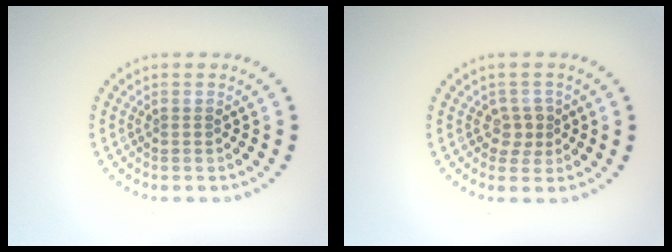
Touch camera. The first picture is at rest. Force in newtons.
{"total": 1.7, "press": 1.4, "slide": 1.0}